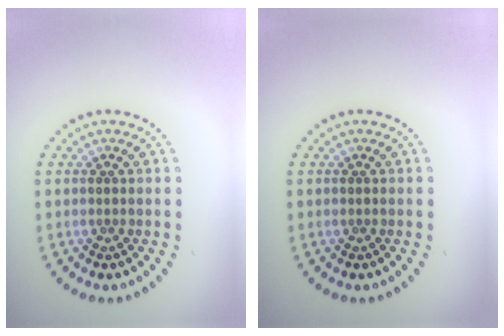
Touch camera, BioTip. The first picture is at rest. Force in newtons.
{"total": 0.0}